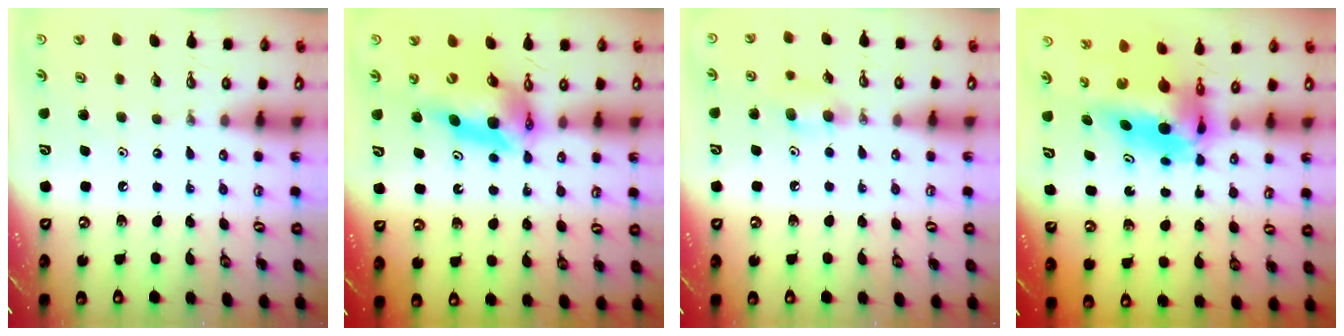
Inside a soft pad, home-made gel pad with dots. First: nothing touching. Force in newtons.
{"total": 12.3, "press": 12.2, "slide": 1.0}
{"total": 7.0, "press": 6.8, "slide": 1.5}
{"total": 7.6, "press": 7.5, "slide": 1.0}